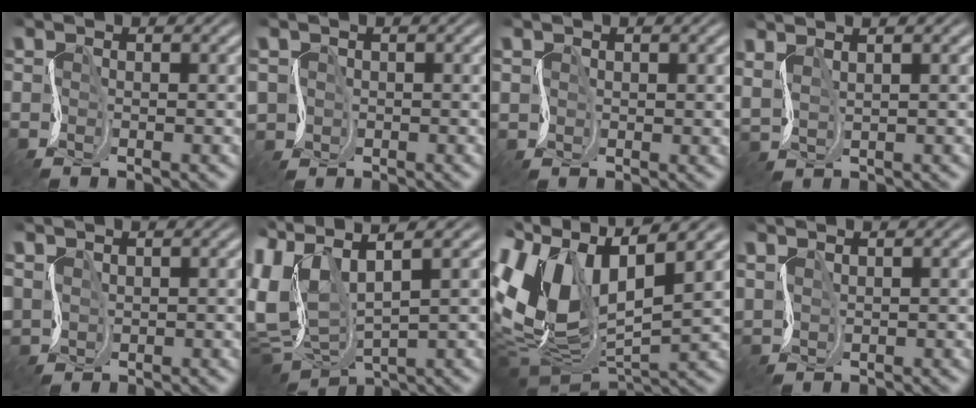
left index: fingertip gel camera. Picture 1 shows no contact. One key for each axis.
{"total": 1.6, "fx": -0.2, "fy": 1.6, "fz": 0.3, "tx": -0.010, "ty": -0.011, "tz": -0.003}
{"total": 0.9, "fx": 0.4, "fy": 0.7, "fz": 0.4, "tx": -0.006, "ty": -0.005, "tz": 0.015}
{"total": 4.1, "fx": 2.8, "fy": 1.6, "fz": 2.6, "tx": -0.063, "ty": 0.023, "tz": 0.049}
{"total": 1.7, "fx": 0.9, "fy": 1.3, "fz": 0.7, "tx": -0.022, "ty": -0.005, "tz": 0.023}
{"total": 9.5, "fx": 2.5, "fy": 5.1, "fz": 7.6, "tx": -0.196, "ty": -0.001, "tz": 0.054}
{"total": 11.6, "fx": 3.1, "fy": 6.3, "fz": 9.3, "tx": -0.205, "ty": -0.003, "tz": 0.055}
{"total": 1.7, "fx": 1.4, "fy": 0.7, "fz": 0.7, "tx": -0.024, "ty": 0.003, "tz": 0.030}